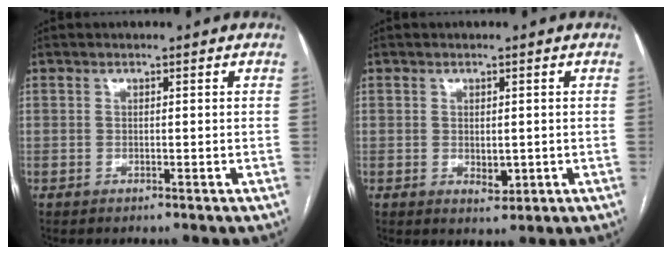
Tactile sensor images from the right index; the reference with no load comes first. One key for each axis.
{"total": 2.7, "fx": -0.3, "fy": 1.6, "fz": 2.1, "tx": -0.032, "ty": -0.006, "tz": 0.004}